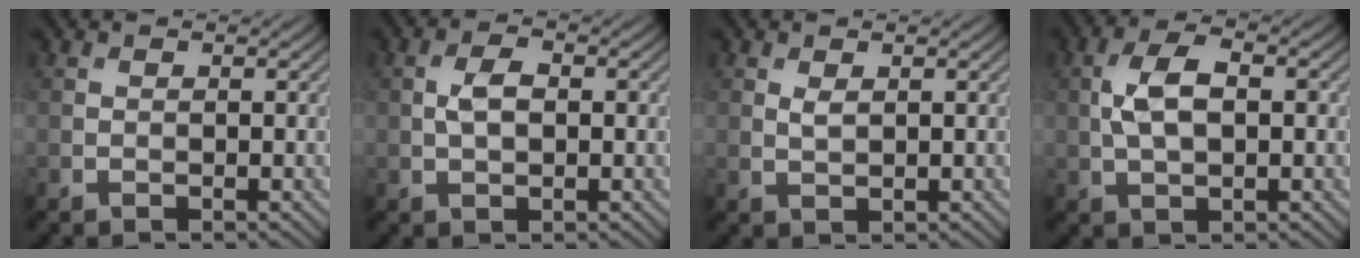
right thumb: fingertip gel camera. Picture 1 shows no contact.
{"total": 3.1, "force": [0.1, 1.7, 2.6], "torque": [-0.056, 0.003, 0.000]}
{"total": 1.2, "force": [0.6, 0.5, 1.0], "torque": [-0.026, -0.002, 0.014]}
{"total": 5.8, "force": [0.4, 2.9, 5.0], "torque": [-0.107, 0.009, 0.004]}